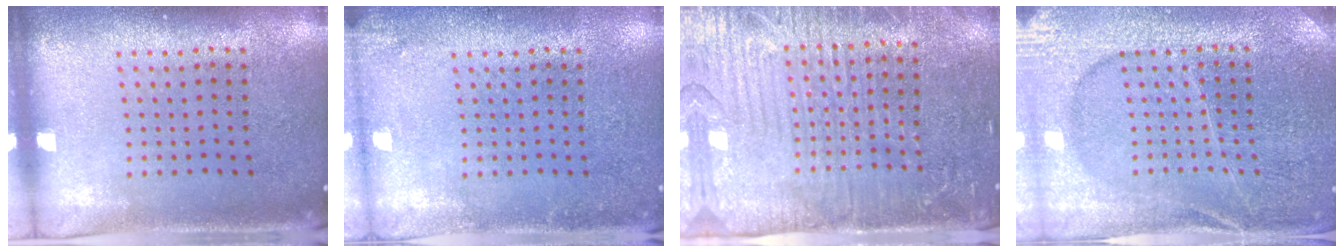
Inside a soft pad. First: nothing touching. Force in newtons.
{"total": 1.2, "press": 1.2, "slide": 0.0}
{"total": 4.3, "press": 3.9, "slide": 1.6}
{"total": 4.0, "press": 3.9, "slide": 1.1}